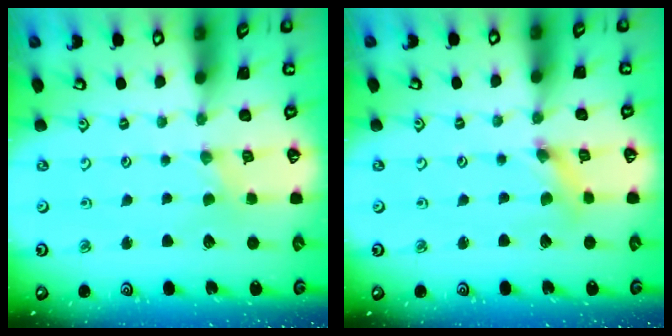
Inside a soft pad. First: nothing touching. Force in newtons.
{"total": 2.0, "press": 2.0, "slide": 0.1}